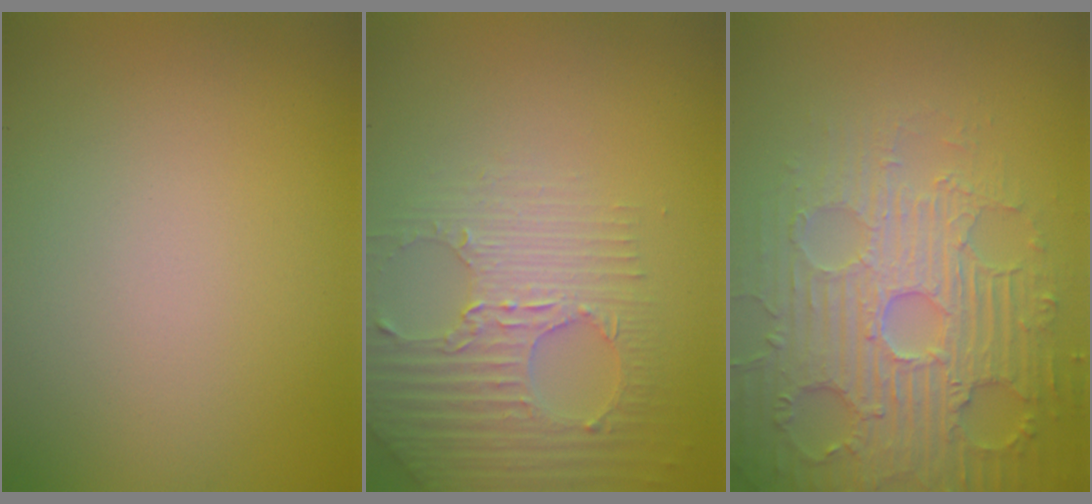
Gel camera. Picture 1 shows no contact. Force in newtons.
{"total": 3.1, "press": 3.0, "slide": 0.6}
{"total": 6.8, "press": 5.8, "slide": 3.5}